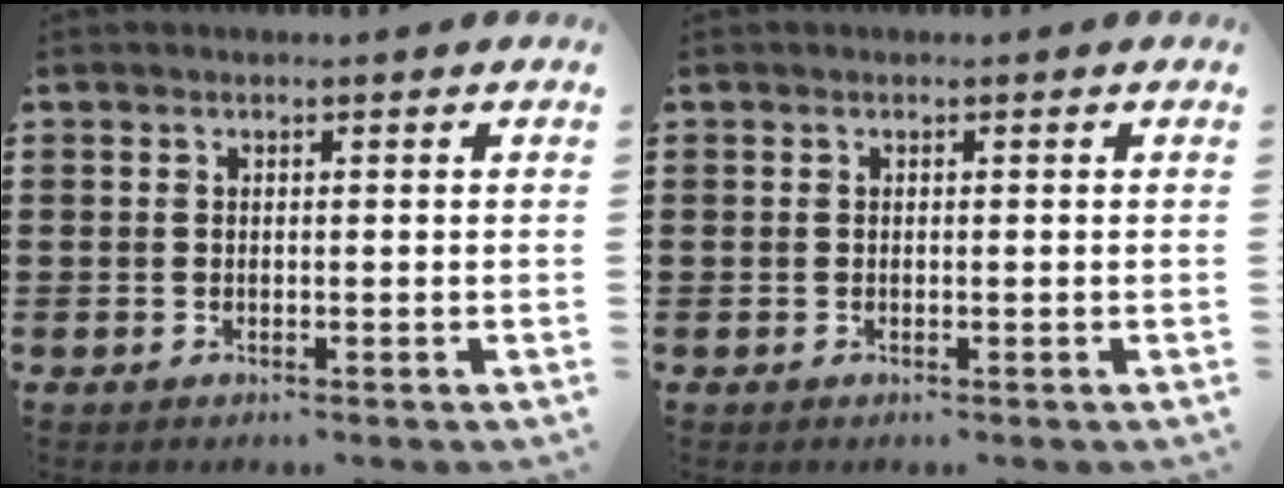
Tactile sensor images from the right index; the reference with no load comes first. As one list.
[{"total": 0.0}]